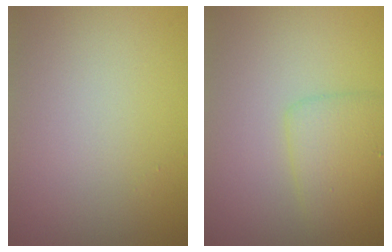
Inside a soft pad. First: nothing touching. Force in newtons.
{"total": 2.9, "press": 2.9, "slide": 0.0}